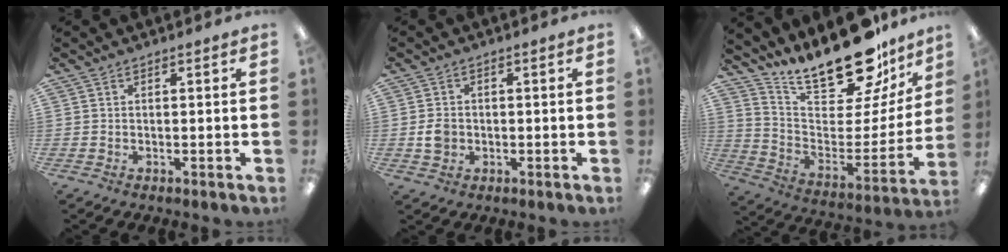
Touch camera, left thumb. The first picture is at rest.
{"total": 3.5, "force": [-0.4, 2.9, 1.9], "torque": [-0.025, 0.004, -0.008]}
{"total": 22.4, "force": [18.9, 7.0, 9.8], "torque": [-0.144, -0.139, 0.321]}